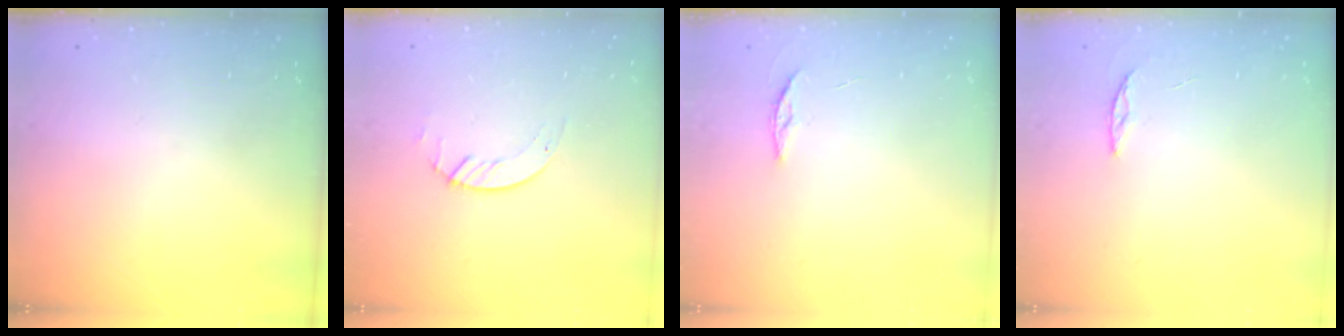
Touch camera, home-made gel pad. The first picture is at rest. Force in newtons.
{"total": 1.2, "press": 1.1, "slide": 0.2}
{"total": 3.5, "press": 3.5, "slide": 0.4}
{"total": 2.4, "press": 2.4, "slide": 0.2}